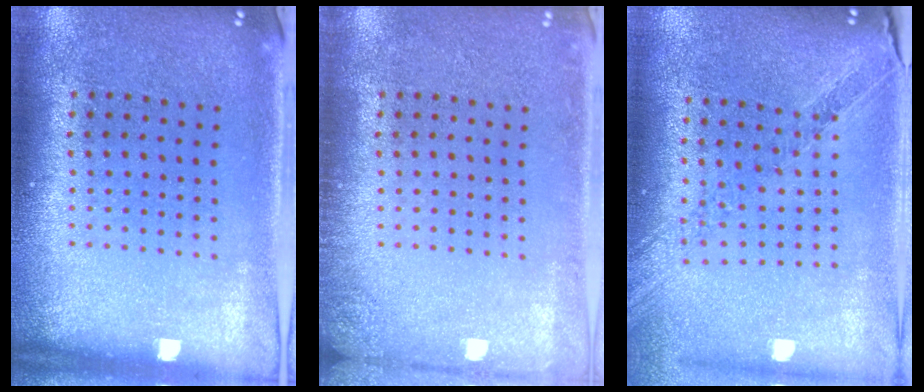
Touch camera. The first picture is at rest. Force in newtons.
{"total": 1.3, "press": 1.3, "slide": 0.2}
{"total": 1.1, "press": 1.1, "slide": 0.1}